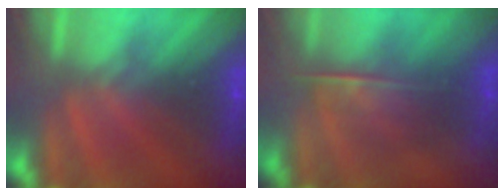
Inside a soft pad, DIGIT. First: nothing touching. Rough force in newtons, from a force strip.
{"total": 2.1}